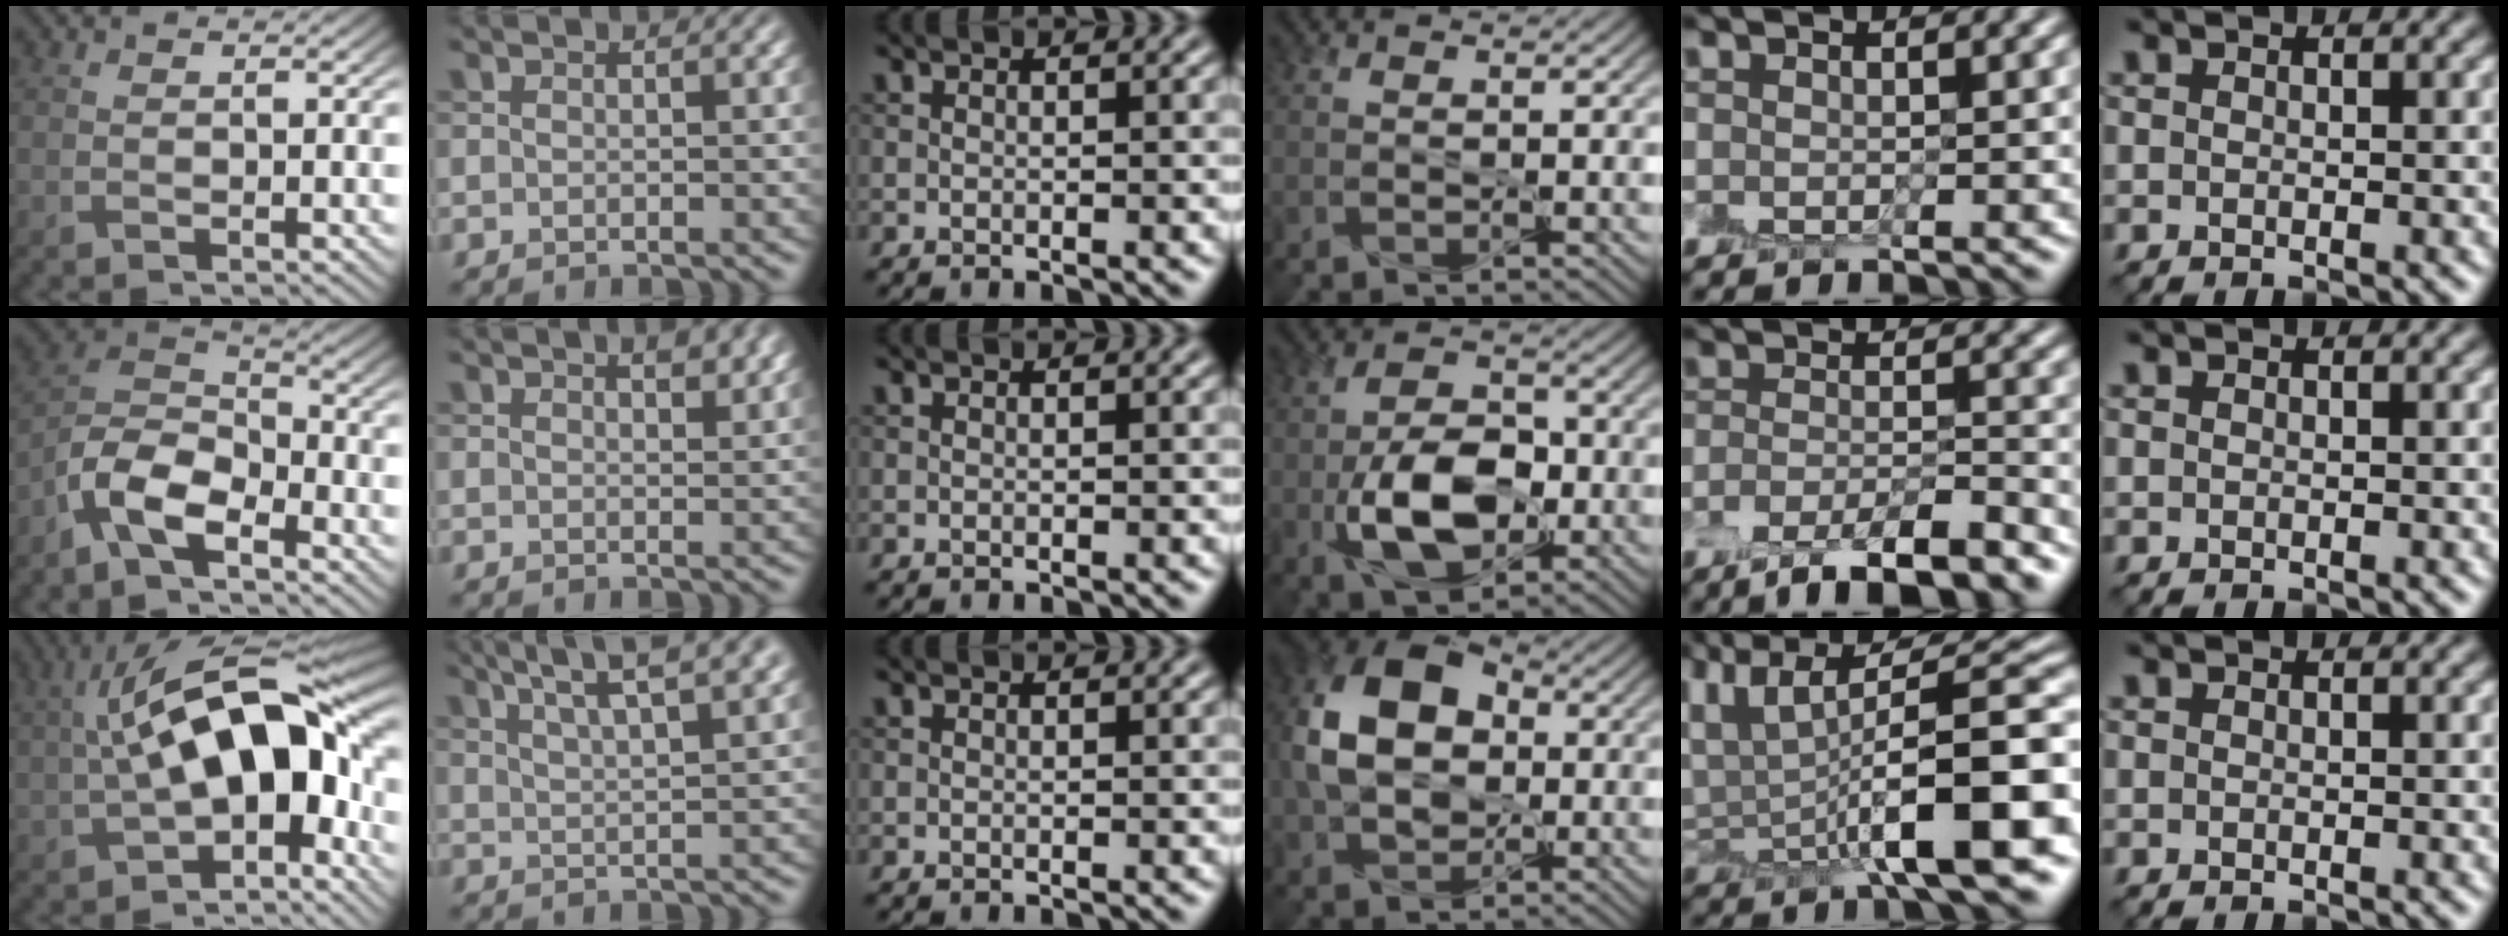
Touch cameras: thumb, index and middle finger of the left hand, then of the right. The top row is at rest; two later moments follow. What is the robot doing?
{"motion": "peel", "object": "small bumper sticker"}